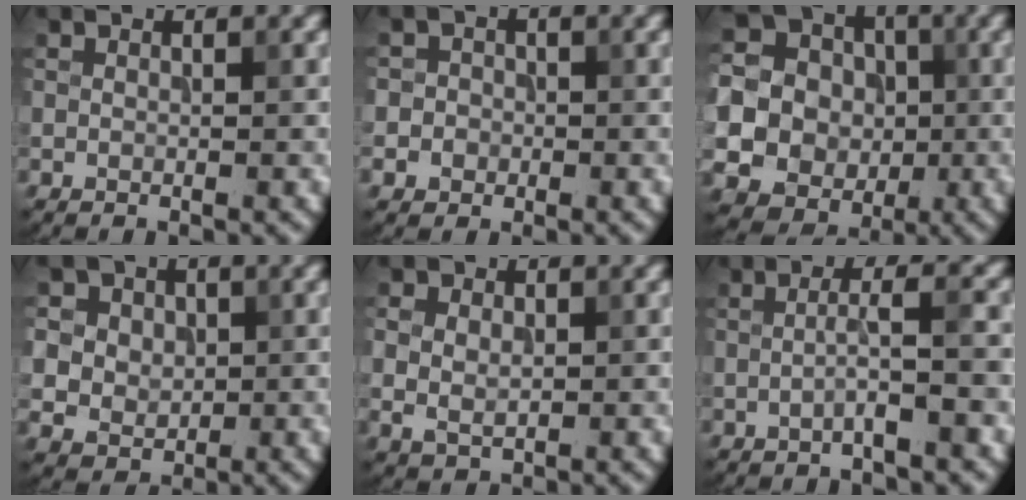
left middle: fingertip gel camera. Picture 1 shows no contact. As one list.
[{"total": 2.4, "force": [-0.4, 2.3, 0.5], "torque": [0.018, 0.010, -0.025]}, {"total": 18.7, "force": [-2.0, 17.9, 5.2], "torque": [-0.157, 0.003, -0.067]}, {"total": 7.4, "force": [2.7, 6.1, 3.1], "torque": [-0.061, 0.021, 0.028]}, {"total": 2.8, "force": [0.3, 2.2, 1.8], "torque": [-0.031, 0.003, 0.005]}, {"total": 2.9, "force": [-0.7, 0.2, 2.8], "torque": [-0.043, 0.012, -0.021]}]